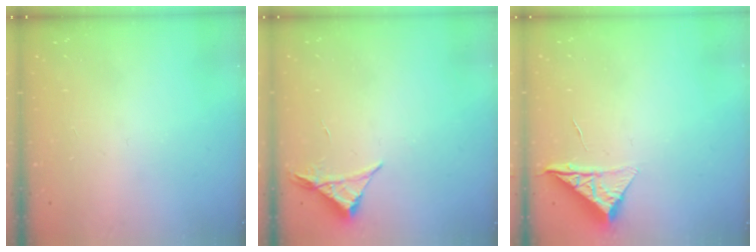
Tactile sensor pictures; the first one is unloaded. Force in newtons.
{"total": 3.4, "press": 3.4, "slide": 0.6}
{"total": 6.5, "press": 6.5, "slide": 0.3}